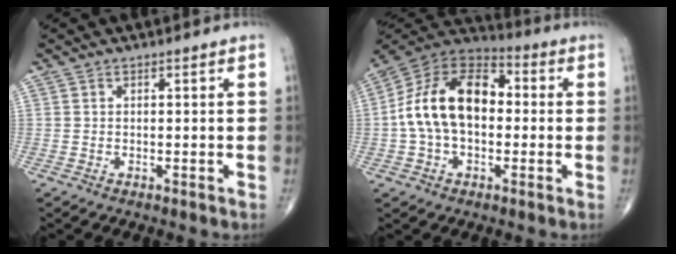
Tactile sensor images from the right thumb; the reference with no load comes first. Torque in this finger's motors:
{"motor_torque": [1.19, 1.22, 1.84, -0.14, 0.19]}